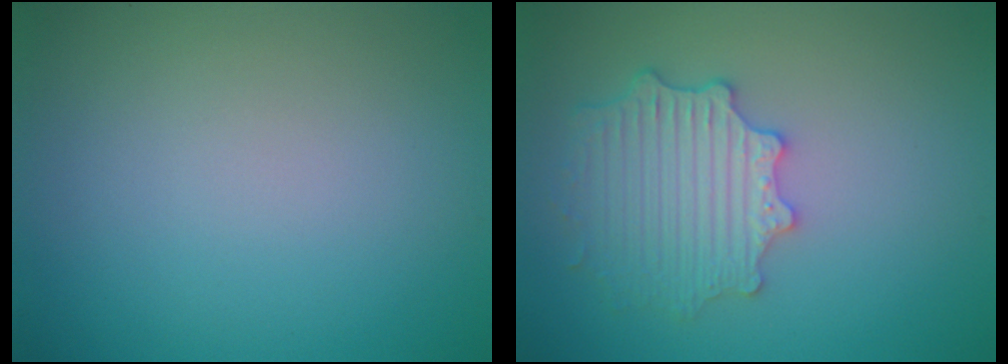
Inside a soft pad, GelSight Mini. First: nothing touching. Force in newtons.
{"total": 4.5, "press": 4.1, "slide": 1.7}